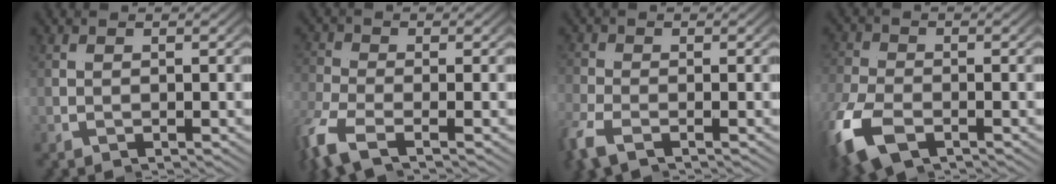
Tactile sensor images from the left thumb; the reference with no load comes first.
{"total": 3.2, "force": [-2.1, 1.0, 2.2], "torque": [-0.069, -0.010, -0.038]}
{"total": 1.7, "force": [-1.7, 0.1, -0.1], "torque": [-0.021, -0.009, -0.033]}
{"total": 4.2, "force": [-2.5, 2.4, 2.4], "torque": [-0.087, -0.016, -0.039]}